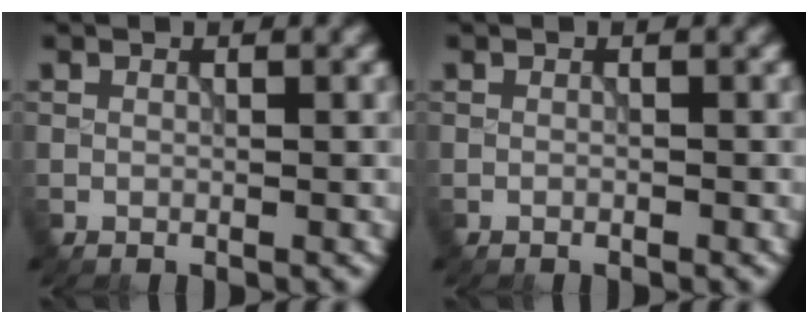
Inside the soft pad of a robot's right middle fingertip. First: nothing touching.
{"total": 0.0}